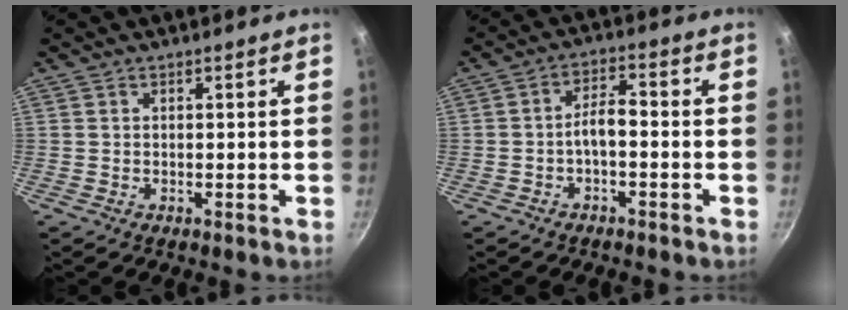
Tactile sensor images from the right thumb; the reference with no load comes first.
{"total": 4.3, "force": [-1.7, 1.8, 3.6], "torque": [-0.061, 0.030, -0.031]}